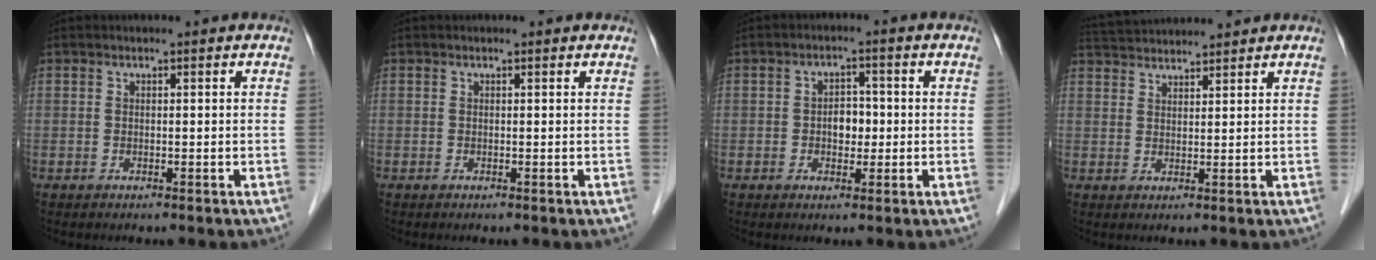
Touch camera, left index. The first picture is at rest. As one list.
[{"total": 0.0}, {"total": 3.4, "force": [-0.4, 2.3, 2.5], "torque": [-0.040, 0.009, -0.005]}, {"total": 7.1, "force": [7.0, 0.1, 1.5], "torque": [-0.035, 0.038, 0.118]}]